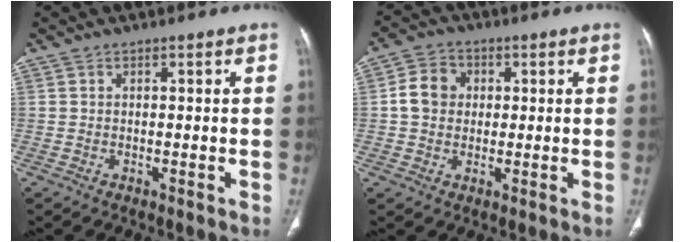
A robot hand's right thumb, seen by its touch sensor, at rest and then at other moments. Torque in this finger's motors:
{"motor_torque": [1.27, 0.97, 0.81, -0.69, 0.17]}